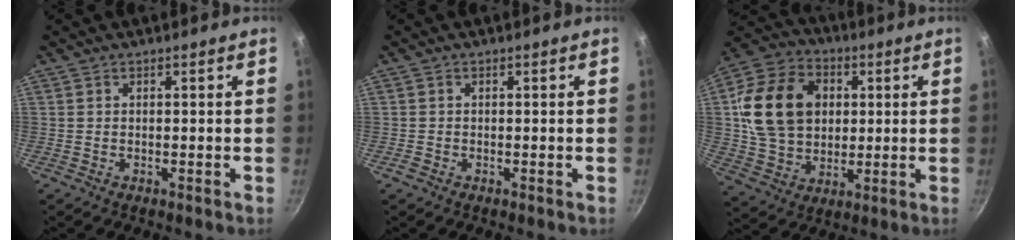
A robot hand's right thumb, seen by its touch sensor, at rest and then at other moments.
{"total": 1.0, "force": [-0.6, 0.8, 0.3], "torque": [-0.007, 0.001, -0.010]}
{"total": 19.2, "force": [3.3, 14.9, 11.6], "torque": [-0.181, 0.006, 0.058]}